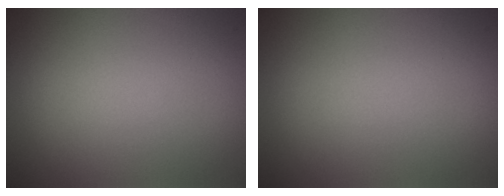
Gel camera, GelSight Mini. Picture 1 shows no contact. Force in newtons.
{"total": 0.0}